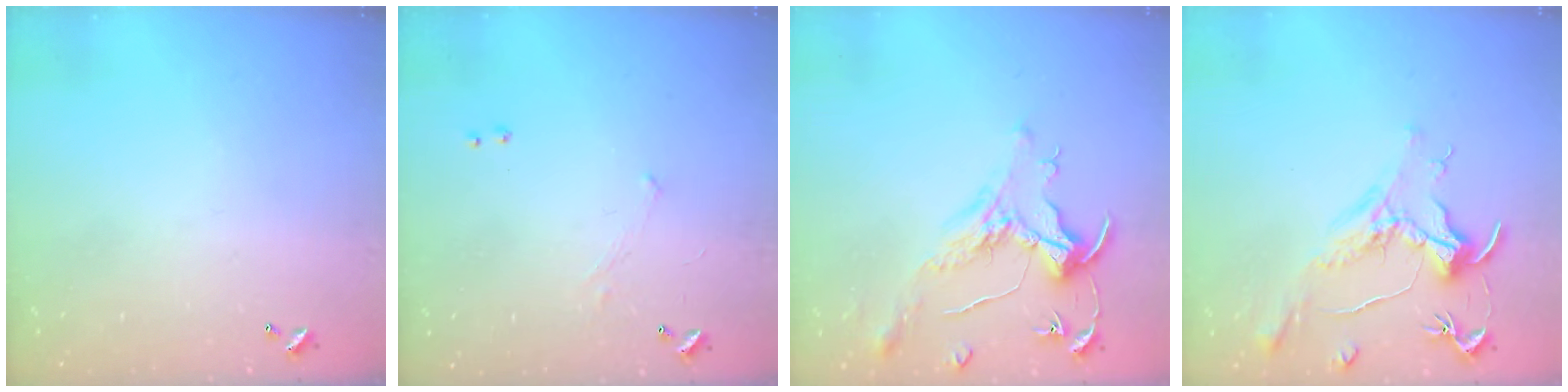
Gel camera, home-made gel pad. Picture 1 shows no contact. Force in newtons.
{"total": 1.2, "press": 1.1, "slide": 0.5}
{"total": 1.6, "press": 1.4, "slide": 0.7}
{"total": 1.6, "press": 1.4, "slide": 0.7}